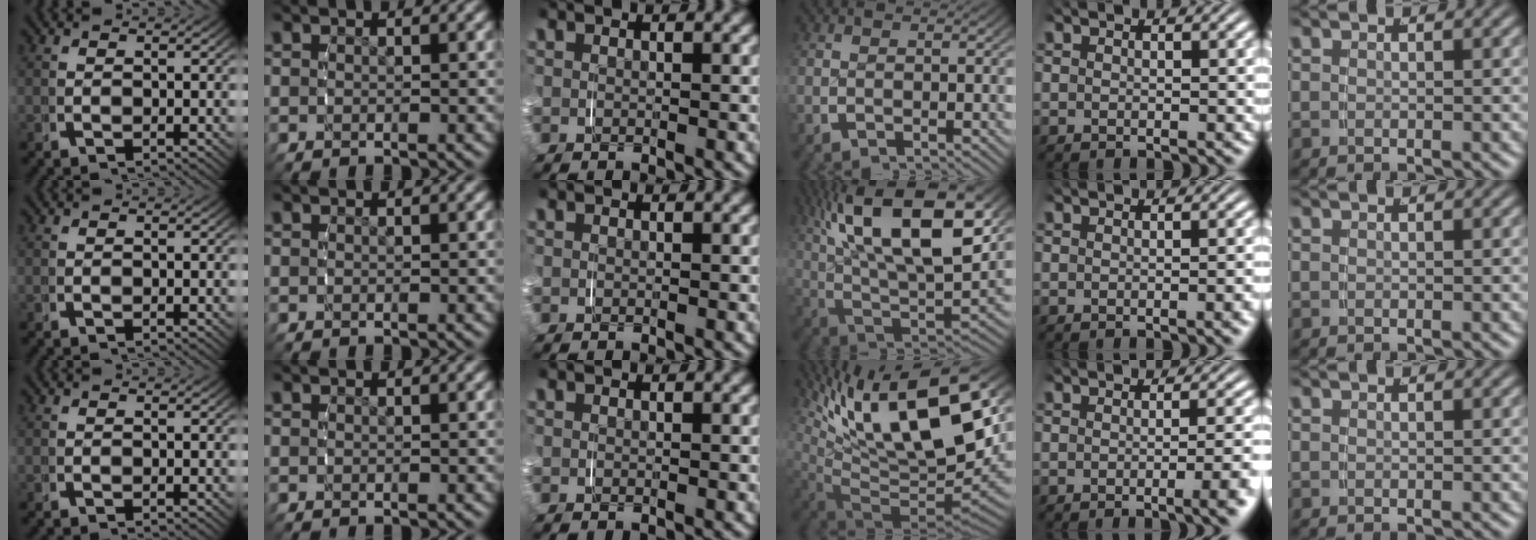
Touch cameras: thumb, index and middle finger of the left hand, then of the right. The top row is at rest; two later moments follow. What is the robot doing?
{"motion": "grasp_and_lifting", "object": "plastic wrap"}